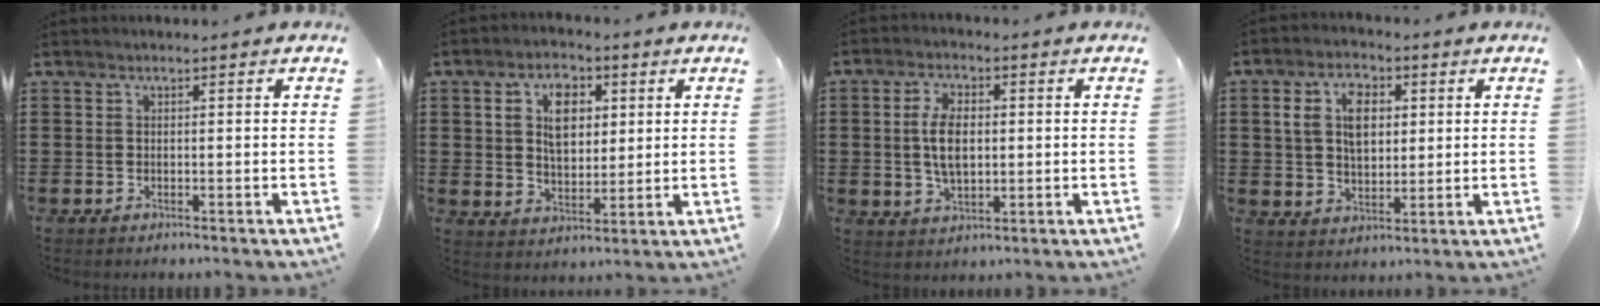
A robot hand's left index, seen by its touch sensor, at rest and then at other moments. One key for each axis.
{"total": 7.1, "fx": 2.5, "fy": 4.3, "fz": 5.1, "tx": -0.089, "ty": 0.007, "tz": 0.038}
{"total": 6.5, "fx": 0.5, "fy": 3.4, "fz": 5.5, "tx": -0.114, "ty": 0.006, "tz": 0.002}
{"total": 7.4, "fx": 2.2, "fy": 4.8, "fz": 5.3, "tx": -0.108, "ty": 0.010, "tz": 0.032}